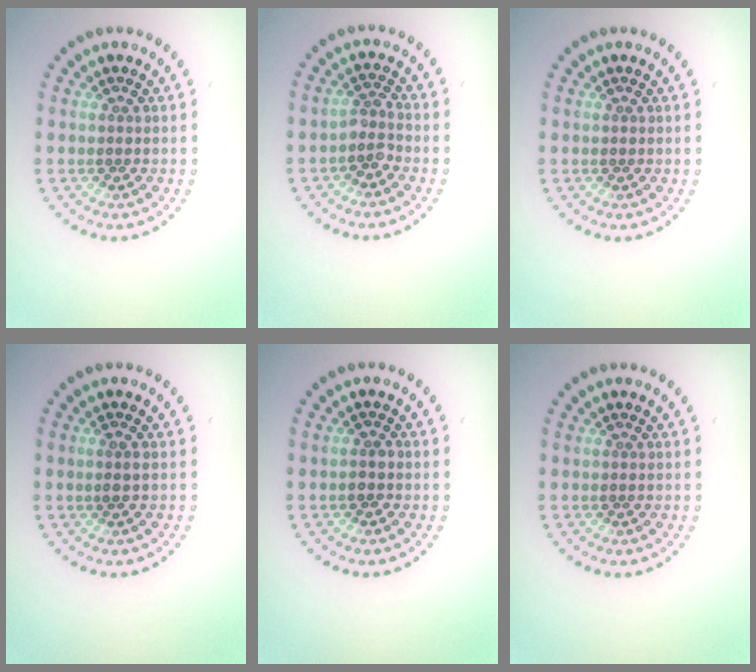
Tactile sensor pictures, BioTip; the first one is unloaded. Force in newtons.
{"total": 1.8, "press": 1.3, "slide": 1.2}
{"total": 0.0}
{"total": 0.9, "press": 0.8, "slide": 0.4}
{"total": 1.1, "press": 1.0, "slide": 0.3}
{"total": 0.0}